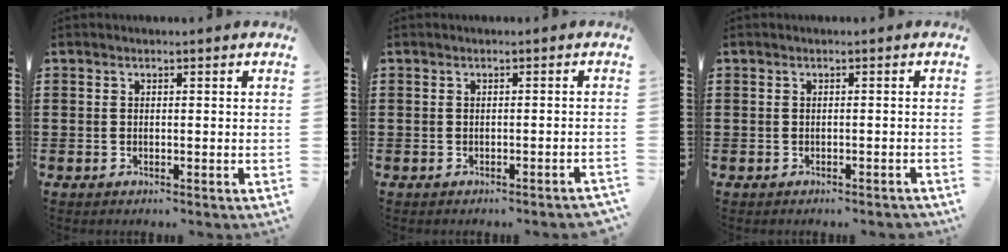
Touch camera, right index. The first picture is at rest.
{"total": 0.9, "force": [-0.7, -0.2, 0.4], "torque": [-0.008, -0.004, -0.014]}
{"total": 0.7, "force": [-0.6, -0.1, 0.2], "torque": [-0.005, -0.004, -0.012]}